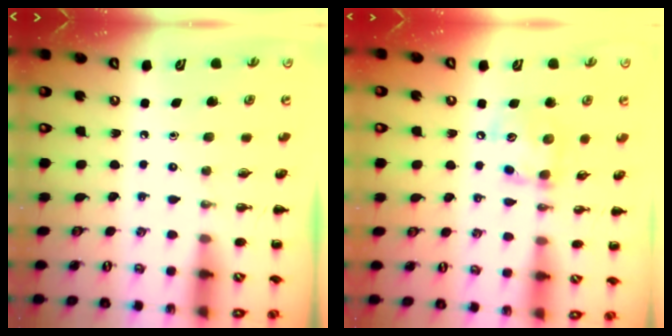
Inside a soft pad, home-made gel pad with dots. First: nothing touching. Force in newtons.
{"total": 10.1, "press": 10.1, "slide": 0.4}